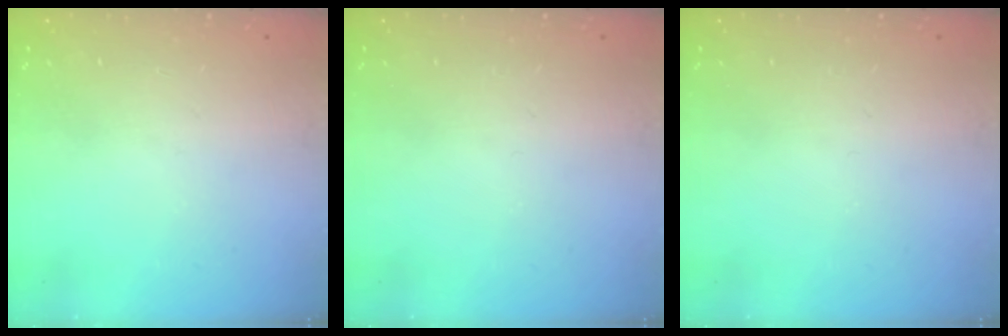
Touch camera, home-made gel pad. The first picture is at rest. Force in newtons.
{"total": 0.0}
{"total": 0.0}